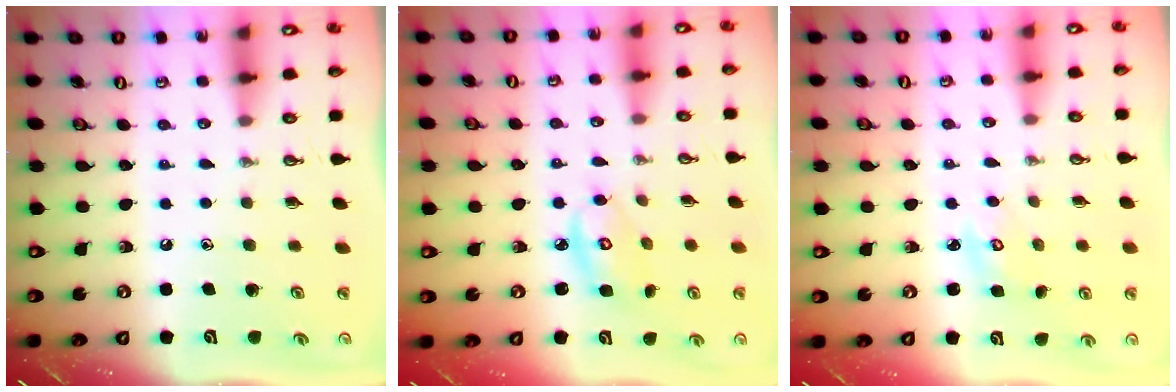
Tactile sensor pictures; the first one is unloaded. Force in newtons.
{"total": 6.4, "press": 6.4, "slide": 0.3}
{"total": 2.6, "press": 2.6, "slide": 0.2}